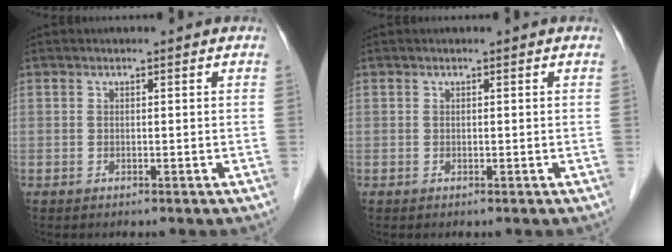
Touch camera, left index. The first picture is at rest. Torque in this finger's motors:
{"motor_torque": [-0.14, -0.05, -0.02, -0.01]}